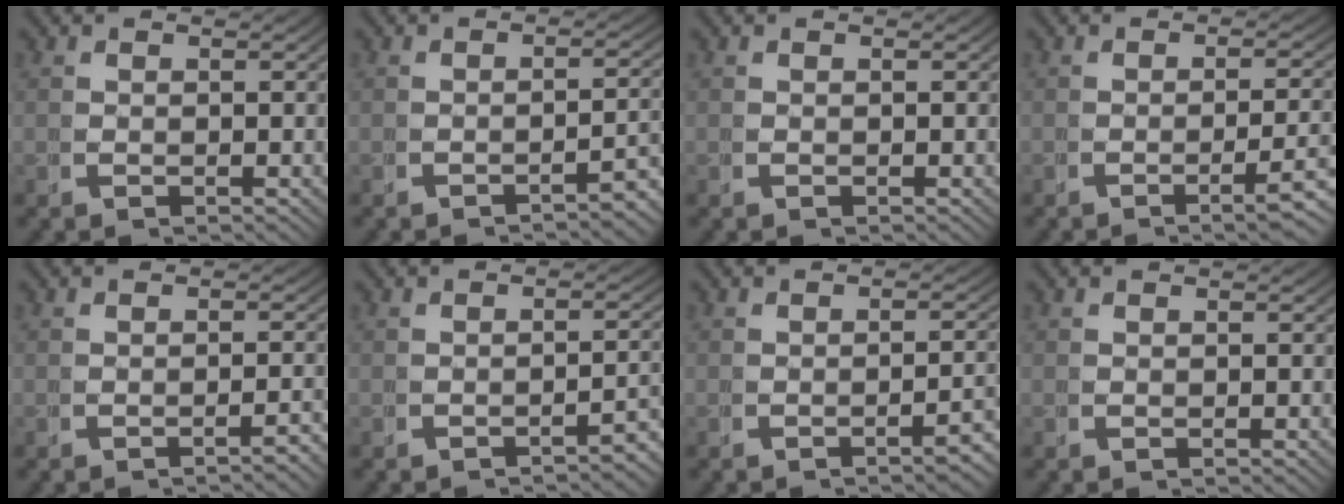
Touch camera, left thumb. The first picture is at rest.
{"total": 3.7, "force": [-2.7, 0.5, 2.5], "torque": [-0.029, 0.002, -0.037]}
{"total": 0.0}
{"total": 3.7, "force": [-1.7, 0.3, 3.2], "torque": [-0.039, 0.006, -0.028]}
{"total": 1.7, "force": [-1.4, -0.2, 1.0], "torque": [-0.017, 0.006, -0.022]}
{"total": 3.4, "force": [-2.6, 0.5, 2.1], "torque": [-0.025, 0.002, -0.035]}
{"total": 2.8, "force": [-1.9, 0.2, 2.1], "torque": [-0.026, 0.005, -0.026]}
{"total": 1.1, "force": [0.4, -0.8, -0.6], "torque": [0.018, 0.001, 0.007]}